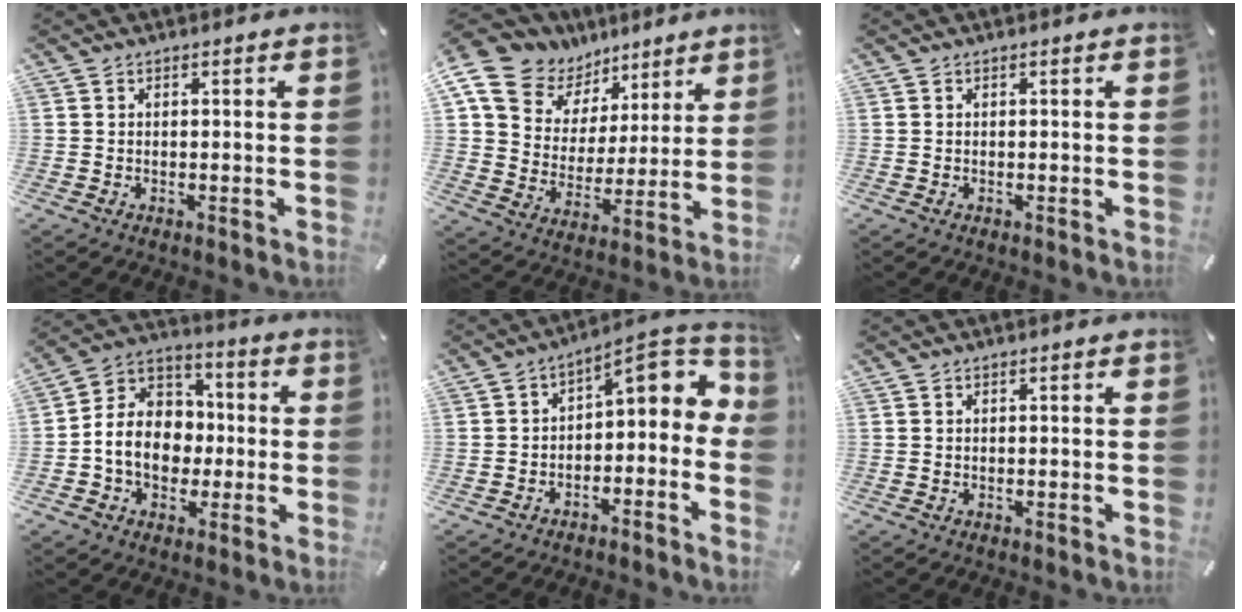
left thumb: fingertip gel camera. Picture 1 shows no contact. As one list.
[{"total": 14.3, "force": [9.4, 9.9, 4.5], "torque": [-0.108, -0.052, 0.177]}, {"total": 0.0}, {"total": 11.5, "force": [-2.3, 10.0, 5.1], "torque": [-0.119, 0.011, -0.042]}, {"total": 6.2, "force": [0.7, 3.5, 5.1], "torque": [-0.058, -0.023, 0.003]}, {"total": 0.0}]